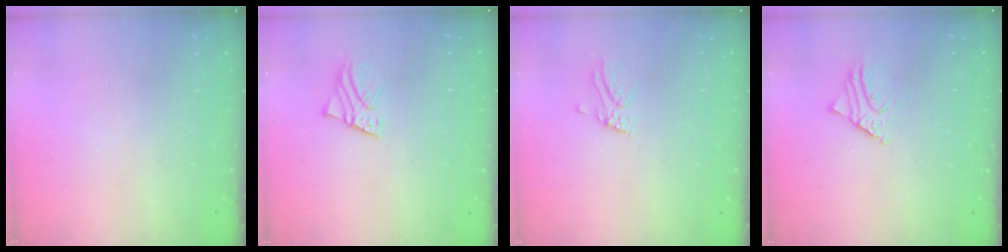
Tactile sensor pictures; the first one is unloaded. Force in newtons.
{"total": 1.7, "press": 1.7, "slide": 0.1}
{"total": 2.1, "press": 2.1, "slide": 0.1}
{"total": 2.8, "press": 2.8, "slide": 0.2}